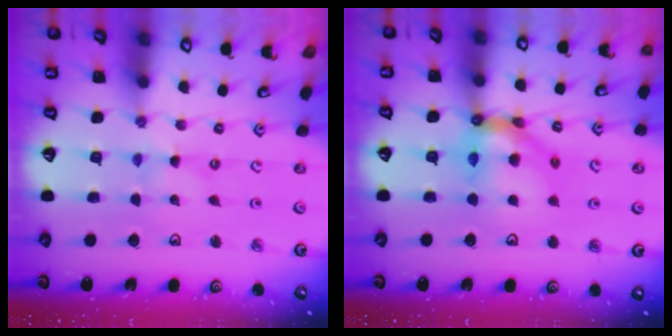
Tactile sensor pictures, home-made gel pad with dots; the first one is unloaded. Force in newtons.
{"total": 11.5, "press": 11.5, "slide": 1.2}